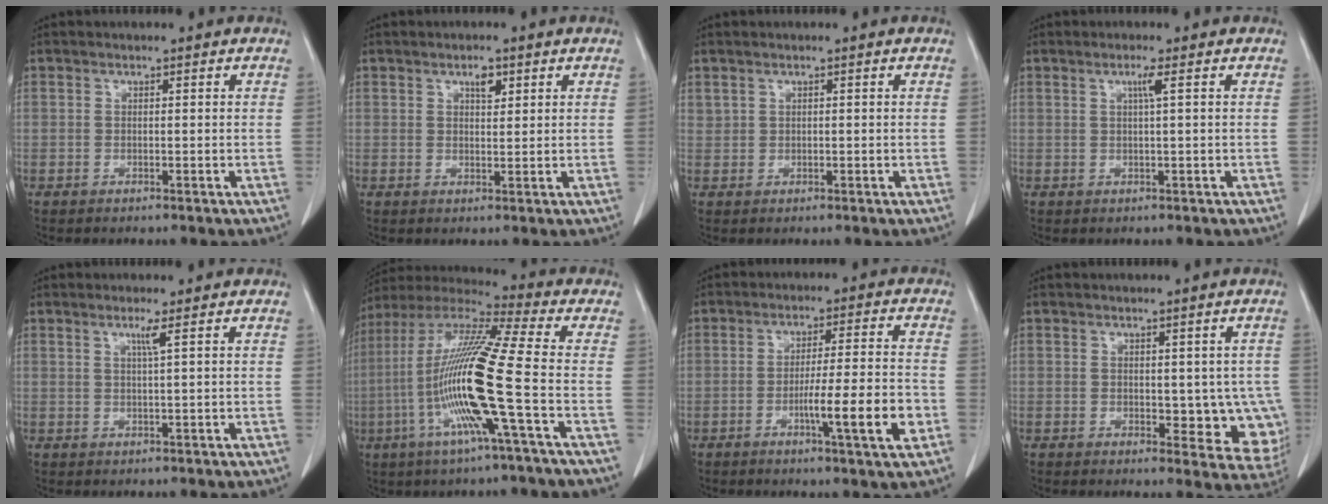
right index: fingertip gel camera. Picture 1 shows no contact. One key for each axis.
{"total": 2.2, "fx": 1.3, "fy": 0.9, "fz": 1.6, "tx": -0.026, "ty": -0.002, "tz": 0.022}
{"total": 0.8, "fx": 0.7, "fy": 0.4, "fz": -0.1, "tx": 0.010, "ty": 0.002, "tz": 0.013}
{"total": 1.7, "fx": 0.6, "fy": -0.5, "fz": 1.6, "tx": -0.032, "ty": -0.002, "tz": 0.012}
{"total": 1.7, "fx": 0.8, "fy": -0.6, "fz": 1.4, "tx": -0.032, "ty": -0.004, "tz": 0.018}
{"total": 17.9, "fx": -4.3, "fy": -1.1, "fz": 17.4, "tx": -0.351, "ty": -0.009, "tz": -0.098}
{"total": 9.6, "fx": -3.2, "fy": -0.3, "fz": 9.0, "tx": -0.140, "ty": -0.008, "tz": -0.052}
{"total": 8.0, "fx": -0.6, "fy": 4.7, "fz": 6.5, "tx": -0.047, "ty": -0.001, "tz": 0.004}